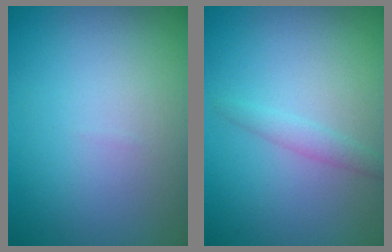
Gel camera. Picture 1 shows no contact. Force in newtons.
{"total": 1.2, "press": 1.2, "slide": 0.1}